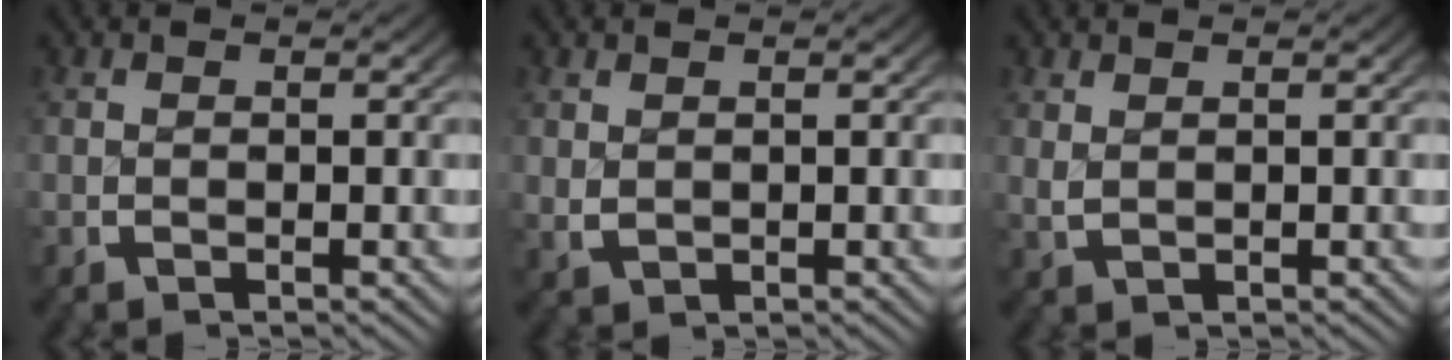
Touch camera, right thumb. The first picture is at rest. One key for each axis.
{"total": 1.1, "fx": 0.5, "fy": 0.8, "fz": 0.6, "tx": -0.014, "ty": -0.004, "tz": 0.018}
{"total": 1.1, "fx": 0.8, "fy": 0.5, "fz": 0.6, "tx": -0.013, "ty": -0.001, "tz": 0.021}